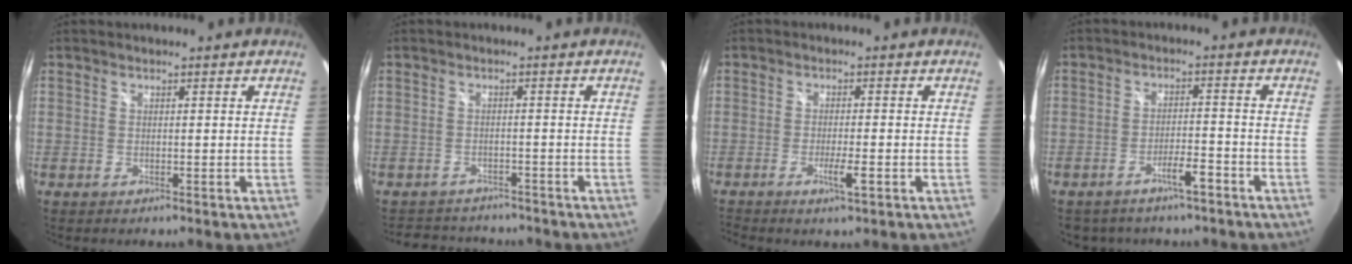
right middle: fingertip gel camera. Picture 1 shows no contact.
{"total": 8.2, "force": [-7.3, 3.2, 2.0], "torque": [-0.051, 0.003, -0.102]}
{"total": 4.0, "force": [-2.1, 0.3, 3.4], "torque": [-0.072, -0.007, -0.037]}
{"total": 5.1, "force": [-4.0, 1.9, 2.7], "torque": [-0.052, 0.006, -0.058]}